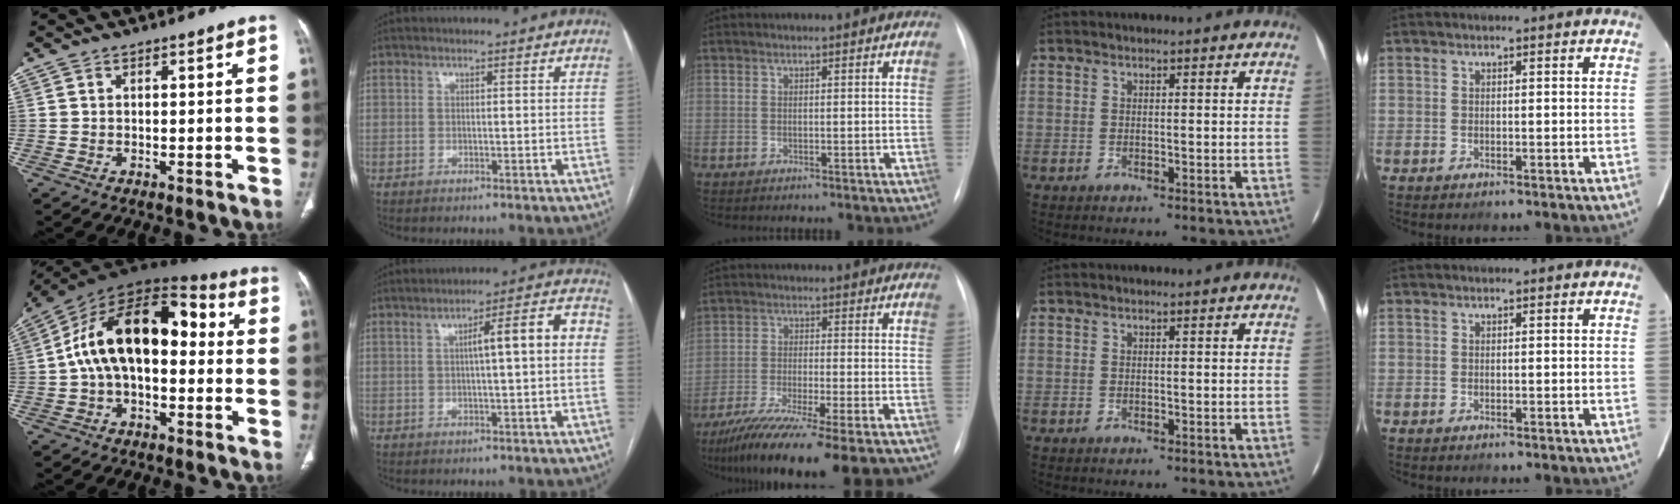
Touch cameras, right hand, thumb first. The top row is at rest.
{"thumb": {"total": 18.7, "force": [0.8, 10.6, 15.4], "torque": [-0.240, 0.055, 0.003]}, "index": {"total": 7.8, "force": [0.4, 1.0, 7.8], "torque": [-0.108, 0.030, 0.003]}, "middle": {"total": 20.8, "force": [-16.8, 2.0, 12.1], "torque": [-0.159, -0.035, -0.253]}}